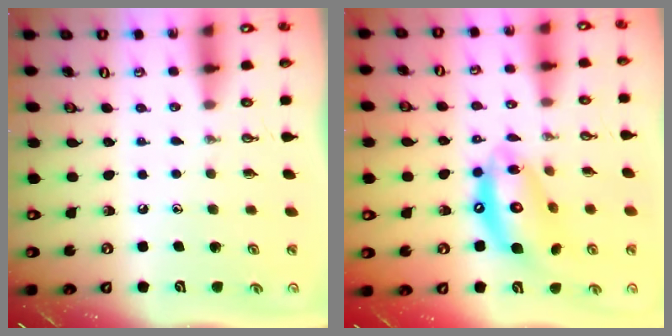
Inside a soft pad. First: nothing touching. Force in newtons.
{"total": 14.7, "press": 14.6, "slide": 1.4}